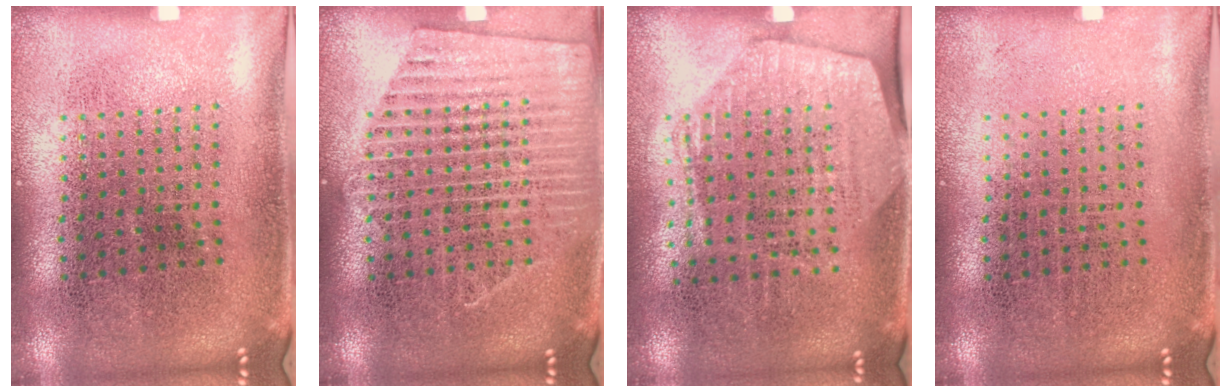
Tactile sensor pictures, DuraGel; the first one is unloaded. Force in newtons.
{"total": 2.4, "press": 2.4, "slide": 0.2}
{"total": 1.6, "press": 1.4, "slide": 0.8}
{"total": 0.0}